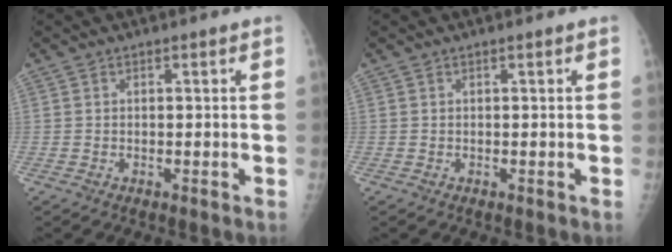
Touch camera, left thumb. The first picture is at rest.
{"total": 0.0}